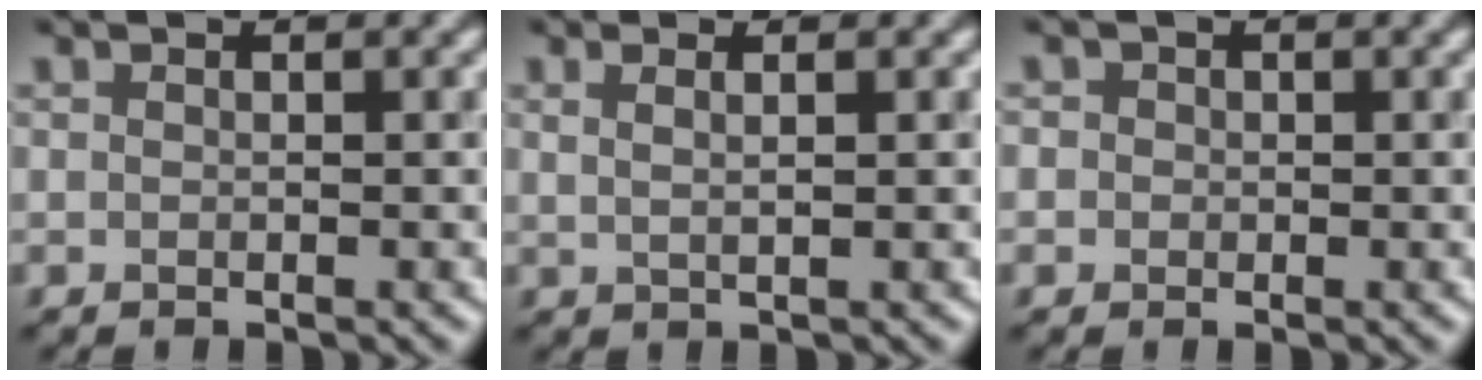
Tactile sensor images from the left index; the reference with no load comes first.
{"total": 2.2, "force": [1.0, 0.9, 1.7], "torque": [-0.014, -0.001, 0.003]}
{"total": 1.5, "force": [0.4, 1.4, 0.5], "torque": [0.004, 0.007, -0.007]}